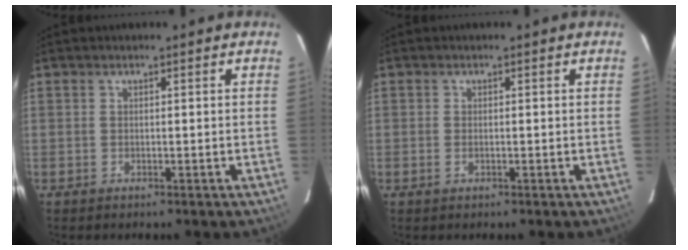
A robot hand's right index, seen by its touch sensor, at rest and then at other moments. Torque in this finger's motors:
{"motor_torque": [-0.17, -0.06, 0.03, -0.01]}